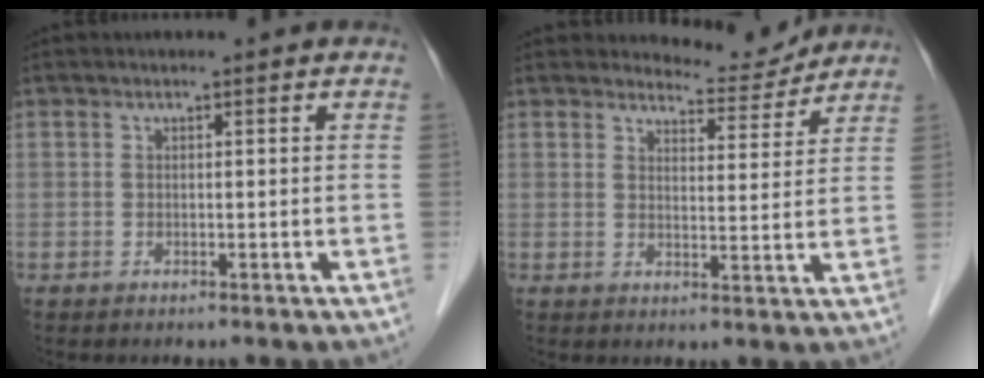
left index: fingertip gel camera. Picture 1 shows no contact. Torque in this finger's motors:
{"motor_torque": [0.59, -0.56, 0.05, -0.02]}